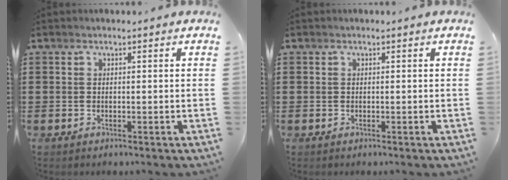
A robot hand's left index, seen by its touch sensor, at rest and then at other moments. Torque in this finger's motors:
{"motor_torque": [0.00, 0.00, 0.00, 0.00]}